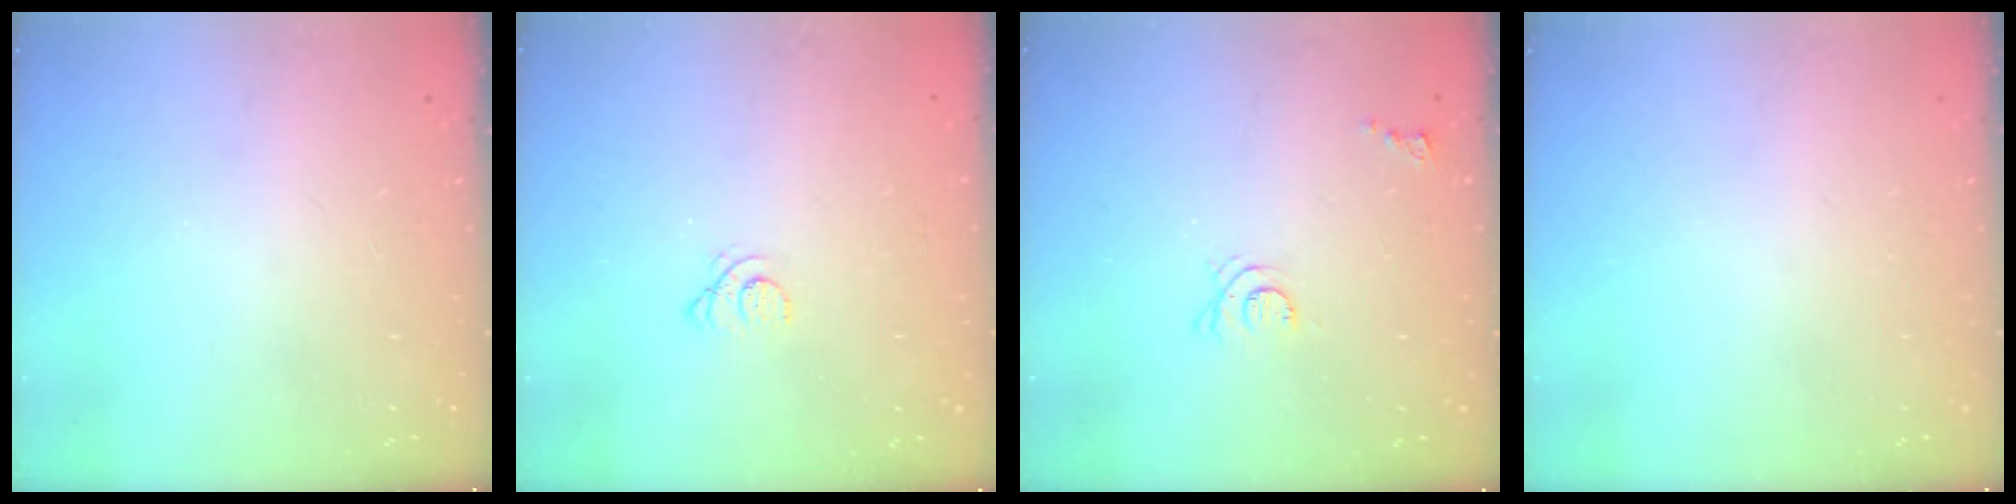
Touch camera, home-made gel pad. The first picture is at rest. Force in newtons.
{"total": 1.4, "press": 1.4, "slide": 0.2}
{"total": 7.0, "press": 6.9, "slide": 1.1}
{"total": 0.0}